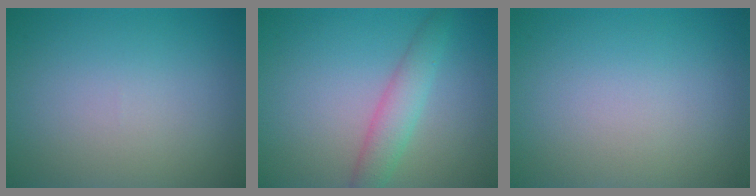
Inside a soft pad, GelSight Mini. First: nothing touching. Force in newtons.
{"total": 3.0, "press": 3.0, "slide": 0.1}
{"total": 0.0}